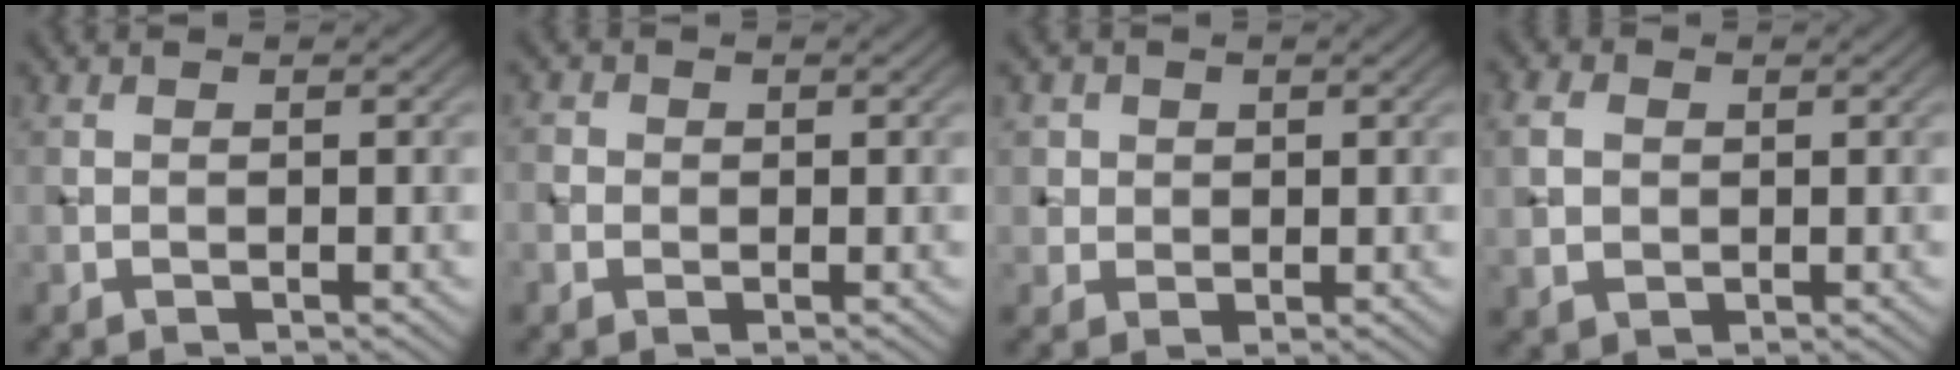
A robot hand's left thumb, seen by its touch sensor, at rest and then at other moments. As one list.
[{"total": 2.2, "force": [0.0, 2.0, 0.7], "torque": [-0.021, 0.001, -0.002]}, {"total": 3.6, "force": [1.4, 3.2, 1.0], "torque": [-0.042, -0.005, 0.029]}, {"total": 3.9, "force": [0.5, 3.1, 2.3], "torque": [-0.064, 0.002, 0.008]}]